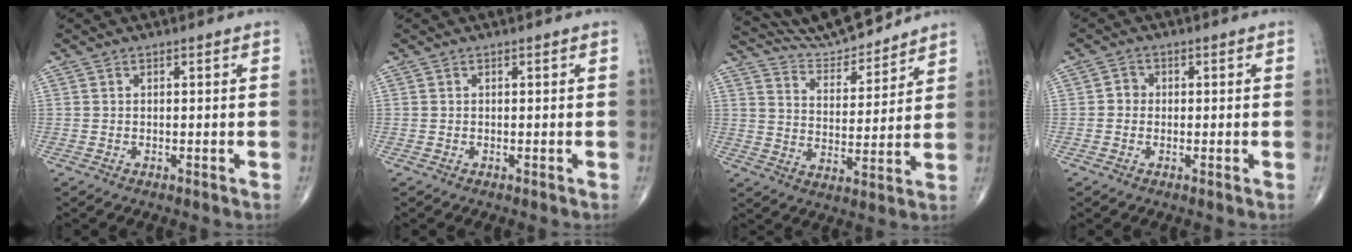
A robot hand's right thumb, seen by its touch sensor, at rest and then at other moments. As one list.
[{"total": 0.0}, {"total": 12.1, "force": [11.6, 1.1, 3.0], "torque": [-0.039, -0.057, 0.206]}, {"total": 2.0, "force": [-0.2, 1.8, 0.7], "torque": [0.002, 0.007, -0.009]}]